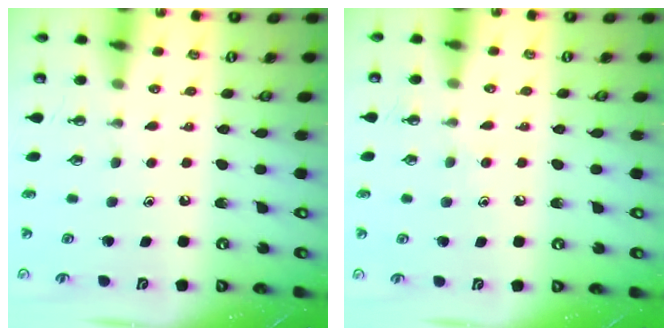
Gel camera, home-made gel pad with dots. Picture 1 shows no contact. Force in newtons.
{"total": 5.3, "press": 5.3, "slide": 0.5}